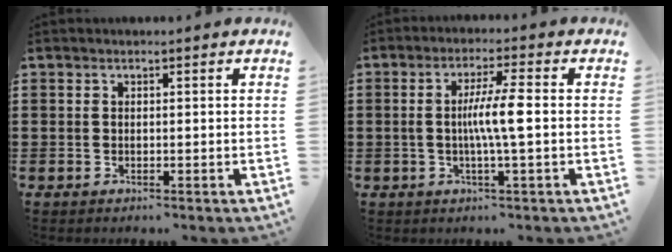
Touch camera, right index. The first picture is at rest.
{"total": 6.0, "force": [-0.4, 0.2, 6.0], "torque": [-0.108, -0.004, -0.011]}